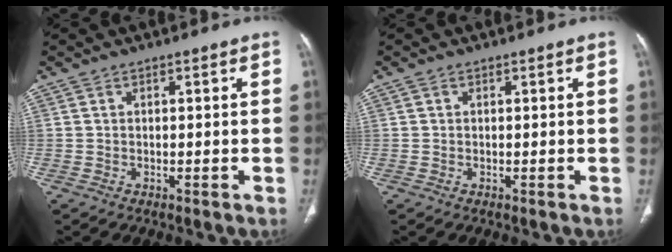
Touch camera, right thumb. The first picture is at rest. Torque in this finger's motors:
{"motor_torque": [0.43, 0.21, -0.27, 0.10, 0.10]}